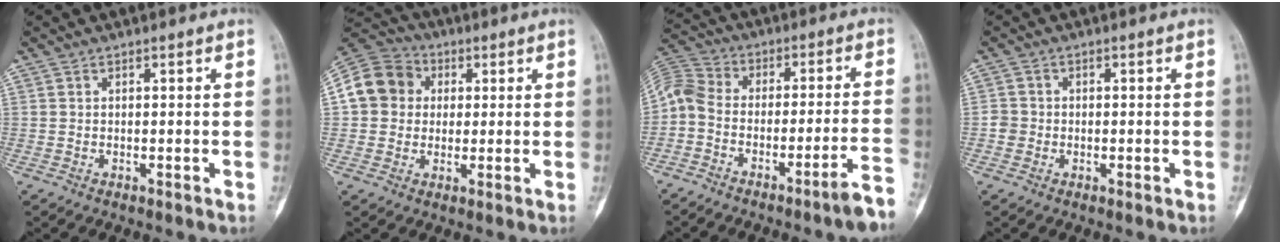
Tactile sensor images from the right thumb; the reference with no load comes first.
{"total": 11.1, "force": [1.5, 9.9, 4.8], "torque": [-0.077, 0.018, 0.015]}
{"total": 10.4, "force": [-6.4, 2.2, 7.9], "torque": [-0.132, 0.069, -0.112]}
{"total": 2.0, "force": [-0.5, 1.9, 0.3], "torque": [0.005, 0.007, -0.016]}